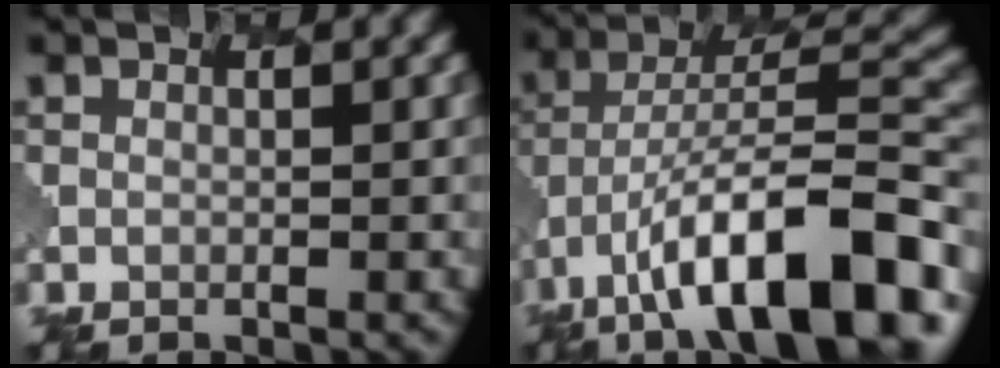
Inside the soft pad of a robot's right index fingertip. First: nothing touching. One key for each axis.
{"total": 14.6, "fx": -7.9, "fy": 4.8, "fz": 11.2, "tx": -0.176, "ty": 0.020, "tz": -0.128}